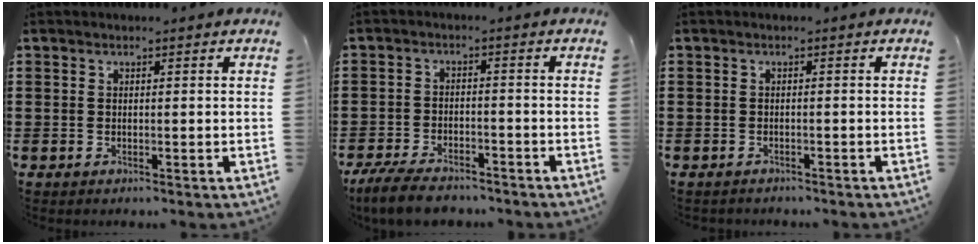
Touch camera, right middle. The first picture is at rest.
{"total": 5.7, "force": [-5.0, 1.3, 2.3], "torque": [-0.055, 0.000, -0.100]}
{"total": 0.7, "force": [-0.7, 0.1, 0.0], "torque": [-0.002, 0.000, -0.015]}